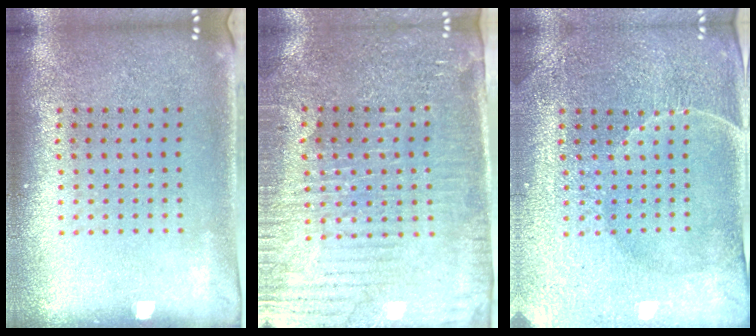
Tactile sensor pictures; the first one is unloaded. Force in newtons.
{"total": 3.7, "press": 3.5, "slide": 1.2}
{"total": 3.9, "press": 3.8, "slide": 0.8}